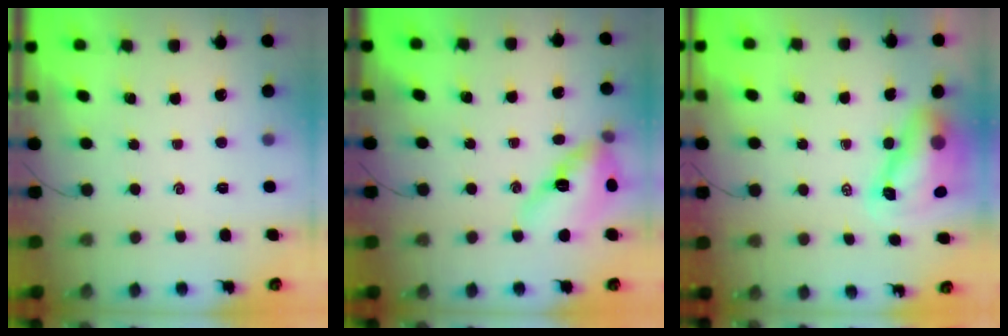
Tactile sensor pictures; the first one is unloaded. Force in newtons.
{"total": 14.6, "press": 14.4, "slide": 2.5}
{"total": 8.4, "press": 8.1, "slide": 2.2}